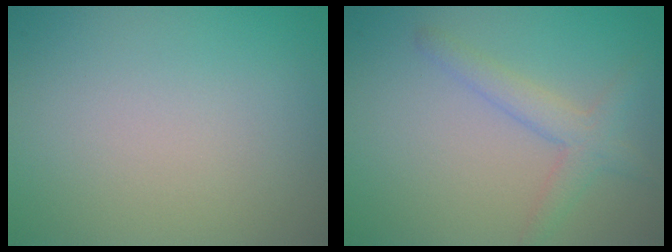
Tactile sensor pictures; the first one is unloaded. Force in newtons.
{"total": 2.7, "press": 2.7, "slide": 0.1}